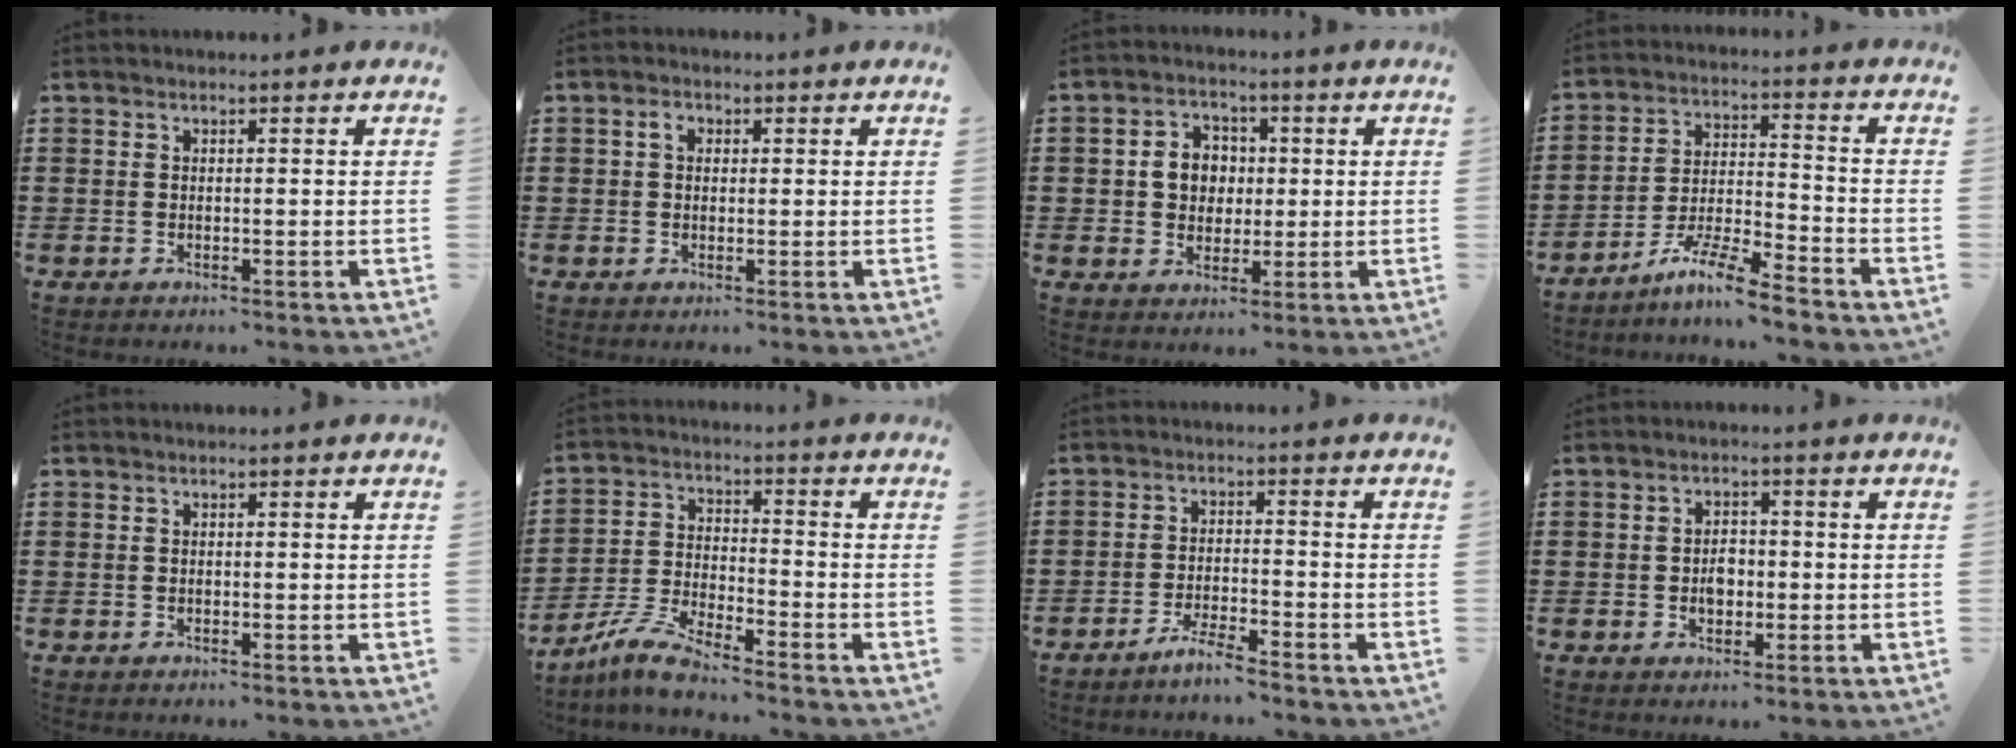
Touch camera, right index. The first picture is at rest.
{"total": 1.8, "force": [0.4, 1.4, 1.2], "torque": [-0.025, 0.011, 0.005]}
{"total": 5.3, "force": [0.3, 4.8, 2.3], "torque": [-0.054, 0.014, -0.001]}
{"total": 8.2, "force": [-7.1, 0.0, 4.1], "torque": [-0.084, -0.001, -0.137]}
{"total": 0.0}
{"total": 6.7, "force": [-6.1, 0.3, 2.8], "torque": [-0.079, -0.011, -0.123]}
{"total": 3.6, "force": [-3.3, -0.3, 1.4], "torque": [-0.031, -0.001, -0.066]}
{"total": 2.9, "force": [-0.4, 2.0, 2.1], "torque": [-0.032, 0.002, -0.011]}